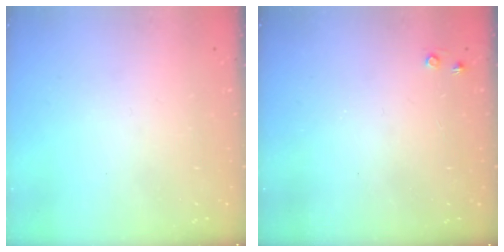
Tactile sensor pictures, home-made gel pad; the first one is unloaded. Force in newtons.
{"total": 3.4, "press": 3.4, "slide": 0.5}